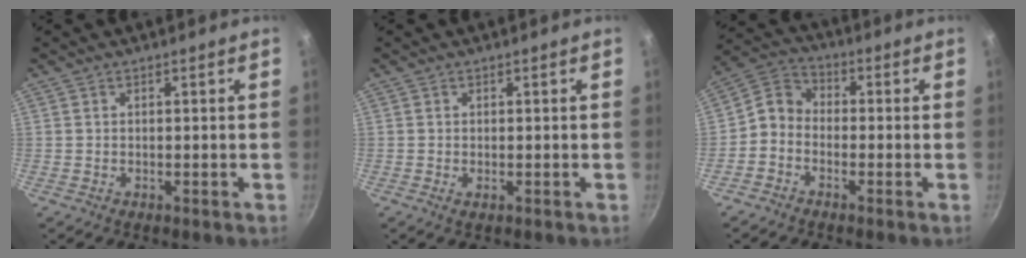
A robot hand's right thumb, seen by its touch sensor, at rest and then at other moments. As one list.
[{"total": 0.8, "force": [-0.3, 0.3, 0.7], "torque": [-0.012, -0.002, -0.004]}, {"total": 5.8, "force": [-2.1, 4.6, 2.9], "torque": [-0.045, 0.036, -0.066]}]